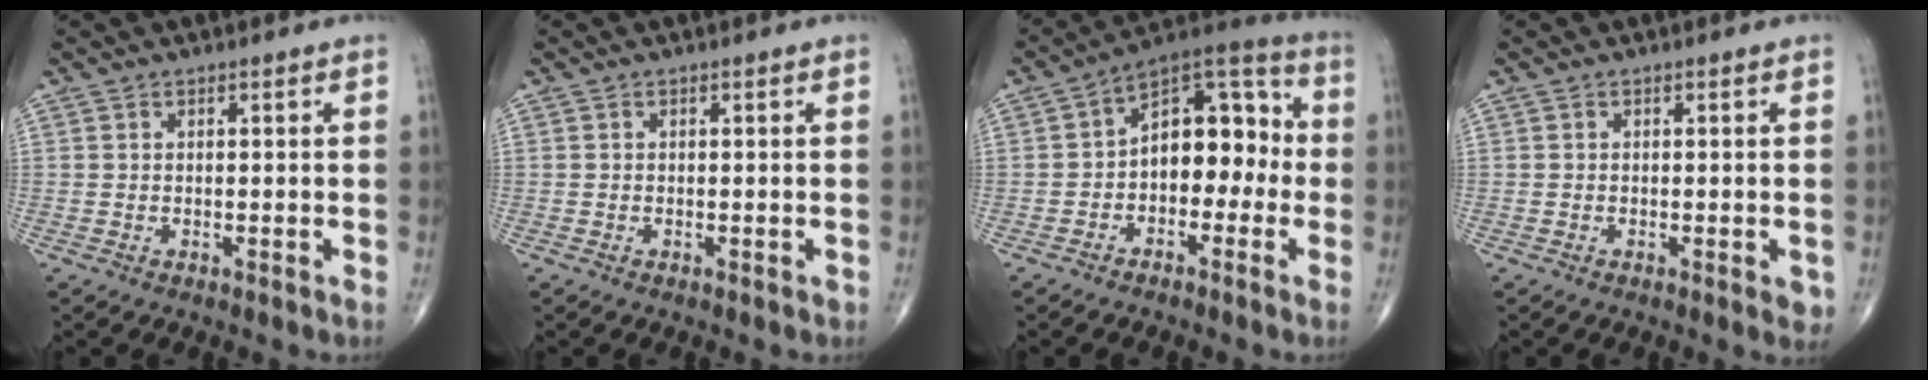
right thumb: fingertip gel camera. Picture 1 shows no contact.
{"total": 0.0}
{"total": 13.2, "force": [-1.3, 8.3, 10.2], "torque": [-0.113, 0.047, -0.038]}
{"total": 2.1, "force": [-0.7, 0.7, 1.8], "torque": [-0.013, -0.001, -0.011]}